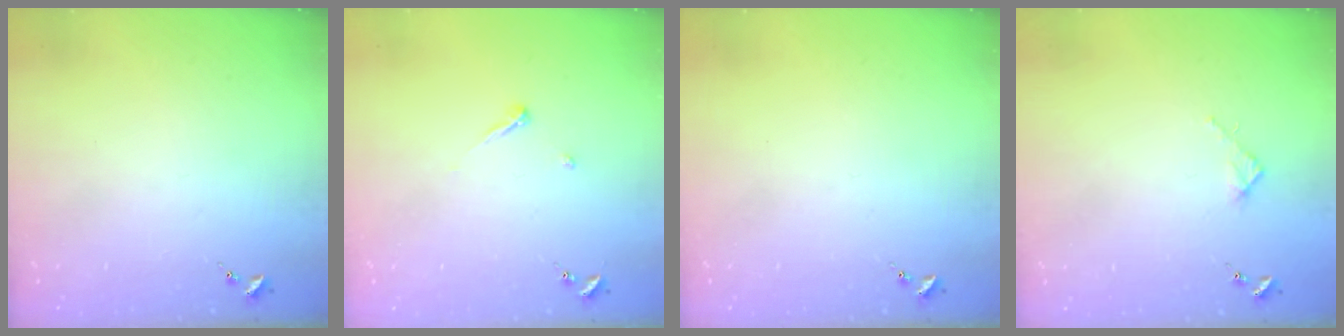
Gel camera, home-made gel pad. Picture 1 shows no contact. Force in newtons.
{"total": 3.6, "press": 3.6, "slide": 0.4}
{"total": 0.0}
{"total": 2.7, "press": 2.7, "slide": 0.3}